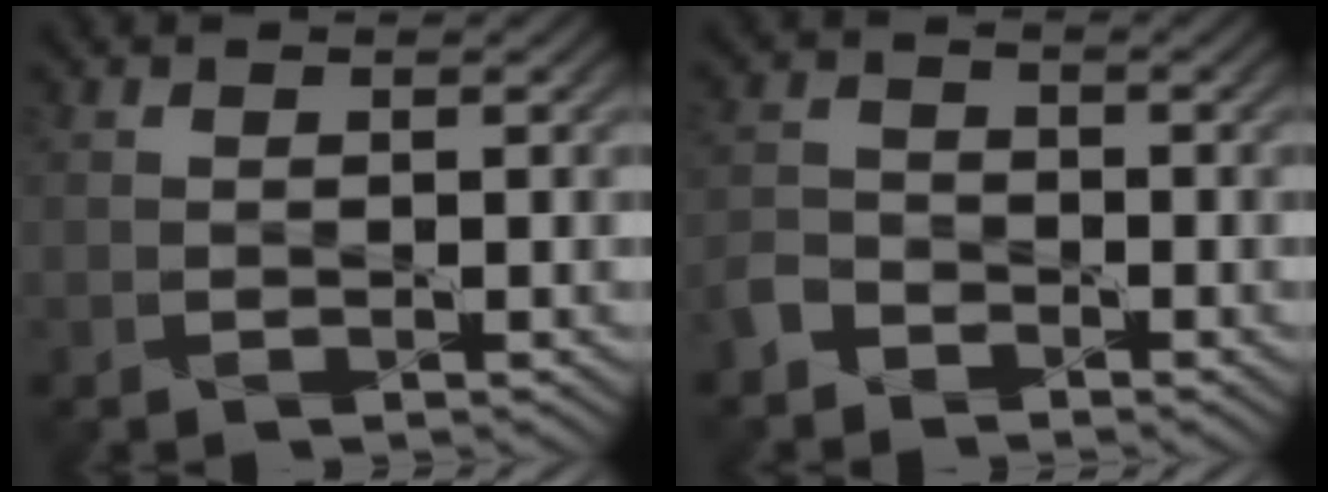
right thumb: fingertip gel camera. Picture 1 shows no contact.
{"total": 3.3, "force": [-2.6, 1.9, 0.7], "torque": [-0.027, 0.002, -0.065]}